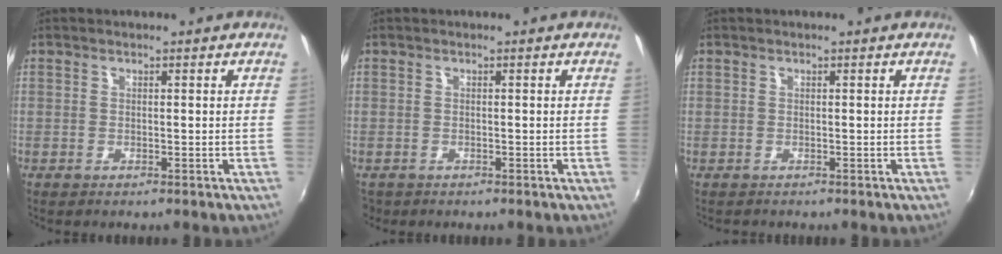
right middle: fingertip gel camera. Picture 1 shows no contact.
{"total": 1.2, "force": [-0.8, 0.8, 0.3], "torque": [-0.010, -0.004, -0.012]}
{"total": 0.7, "force": [-0.4, 0.6, -0.1], "torque": [0.001, 0.002, -0.004]}